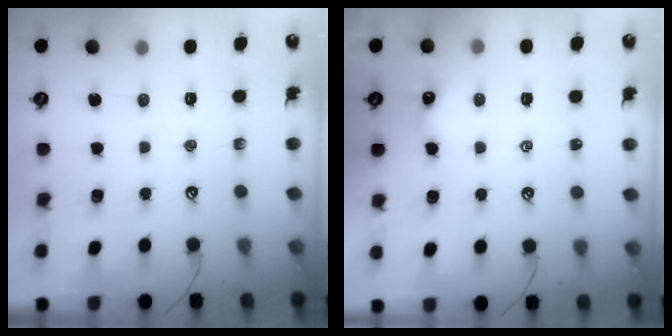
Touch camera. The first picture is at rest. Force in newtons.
{"total": 1.6, "press": 1.6, "slide": 0.4}